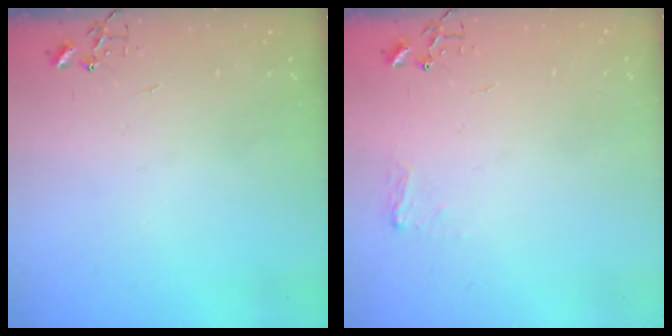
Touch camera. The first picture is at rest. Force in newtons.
{"total": 7.4, "press": 7.4, "slide": 0.5}